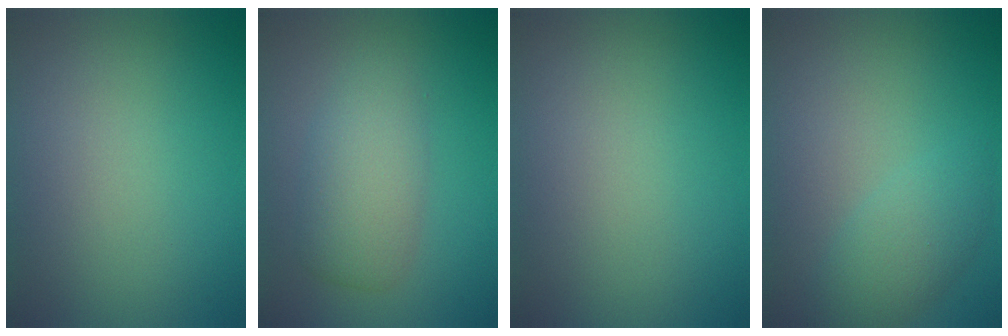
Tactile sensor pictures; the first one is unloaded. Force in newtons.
{"total": 4.0, "press": 4.0, "slide": 0.1}
{"total": 0.0}
{"total": 2.8, "press": 2.8, "slide": 0.1}